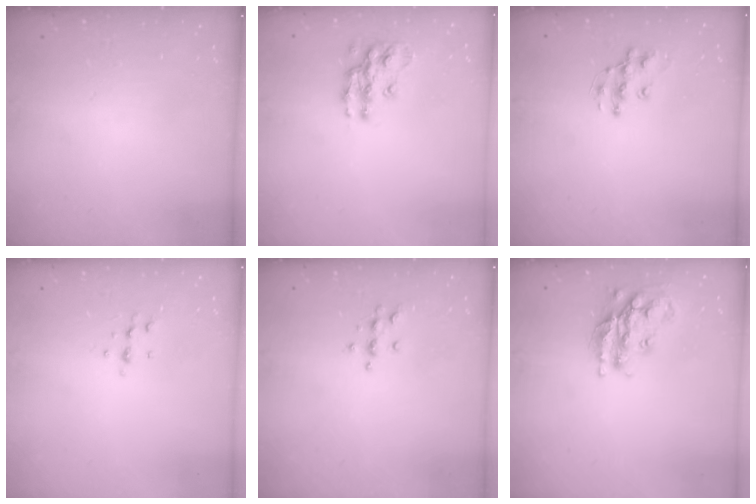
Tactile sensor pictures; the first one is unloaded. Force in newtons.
{"total": 11.8, "press": 11.7, "slide": 0.6}
{"total": 9.8, "press": 9.8, "slide": 0.6}
{"total": 5.4, "press": 5.3, "slide": 1.1}
{"total": 6.2, "press": 6.1, "slide": 1.3}
{"total": 18.7, "press": 18.6, "slide": 1.5}